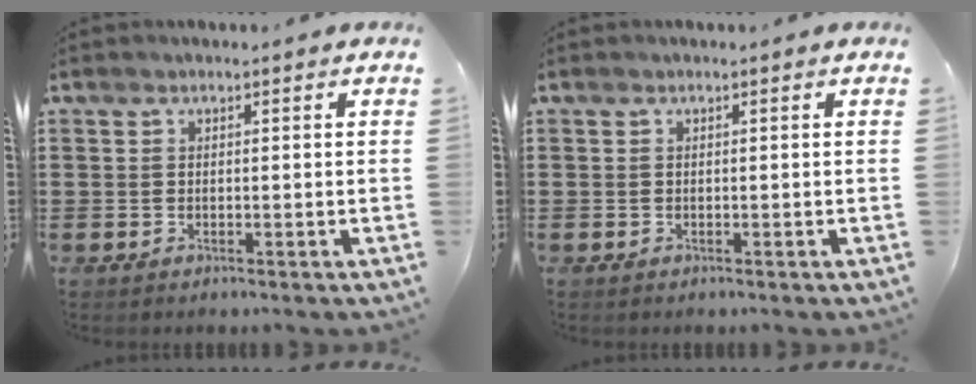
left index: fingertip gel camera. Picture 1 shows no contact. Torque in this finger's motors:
{"motor_torque": [-1.11, 1.03, -1.05, -0.21]}